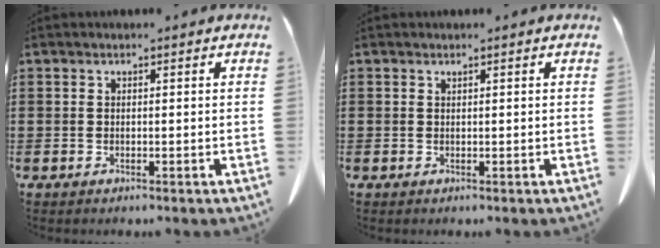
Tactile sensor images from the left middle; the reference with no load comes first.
{"total": 0.0}